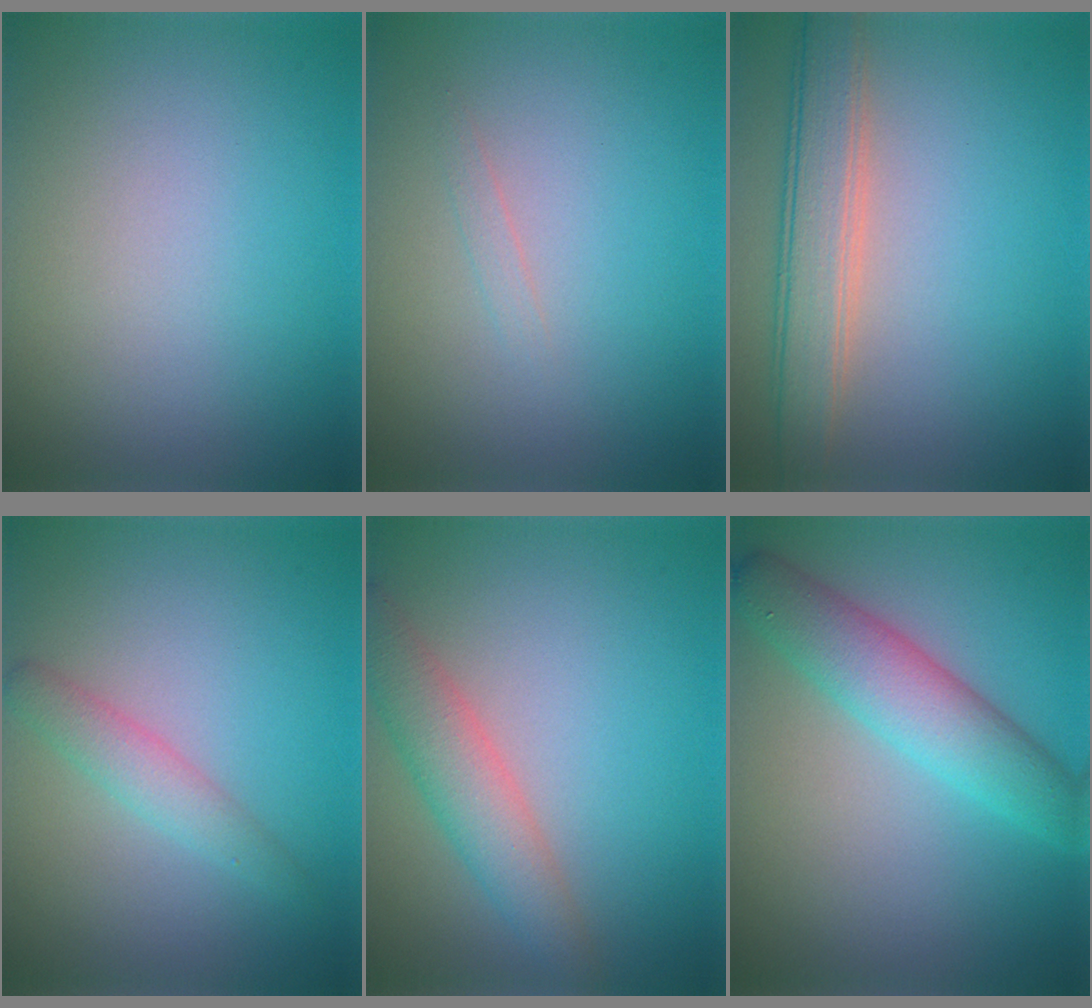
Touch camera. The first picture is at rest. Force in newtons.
{"total": 0.6, "press": 0.6, "slide": 0.0}
{"total": 4.3, "press": 4.3, "slide": 0.4}
{"total": 2.1, "press": 2.1, "slide": 0.0}
{"total": 3.8, "press": 3.8, "slide": 0.2}
{"total": 5.1, "press": 5.1, "slide": 0.2}